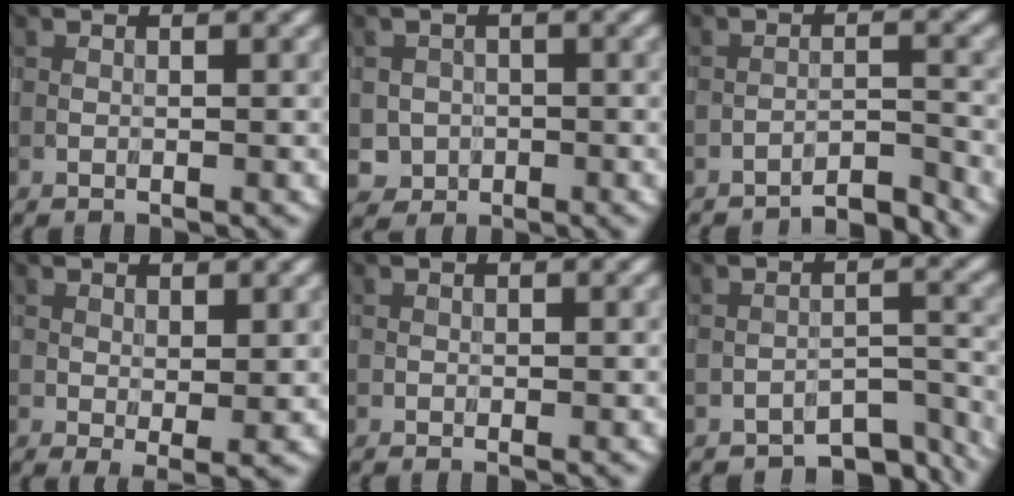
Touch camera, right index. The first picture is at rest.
{"total": 1.8, "force": [-0.5, 1.8, -0.1], "torque": [0.008, 0.001, -0.004]}
{"total": 3.7, "force": [-3.7, 0.2, 0.6], "torque": [0.003, 0.014, -0.056]}
{"total": 1.4, "force": [0.2, 0.4, 1.3], "torque": [-0.021, -0.004, 0.010]}
{"total": 0.0}
{"total": 4.6, "force": [-4.3, 1.2, 1.2], "torque": [-0.007, 0.003, -0.056]}